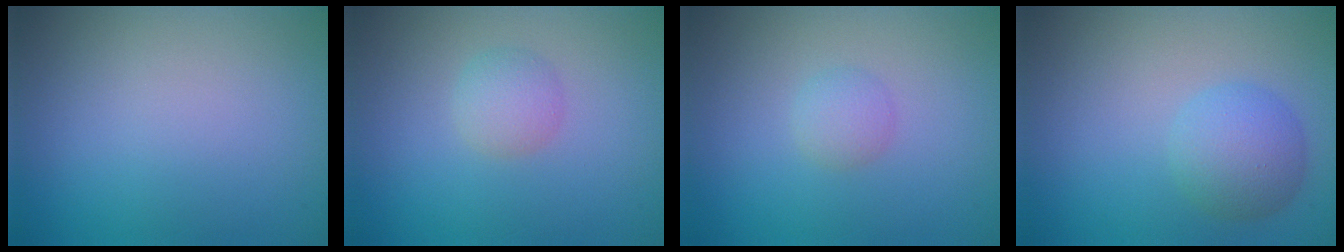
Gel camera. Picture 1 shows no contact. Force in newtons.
{"total": 1.9, "press": 1.9, "slide": 0.0}
{"total": 1.4, "press": 1.4, "slide": 0.0}
{"total": 3.6, "press": 3.6, "slide": 0.1}